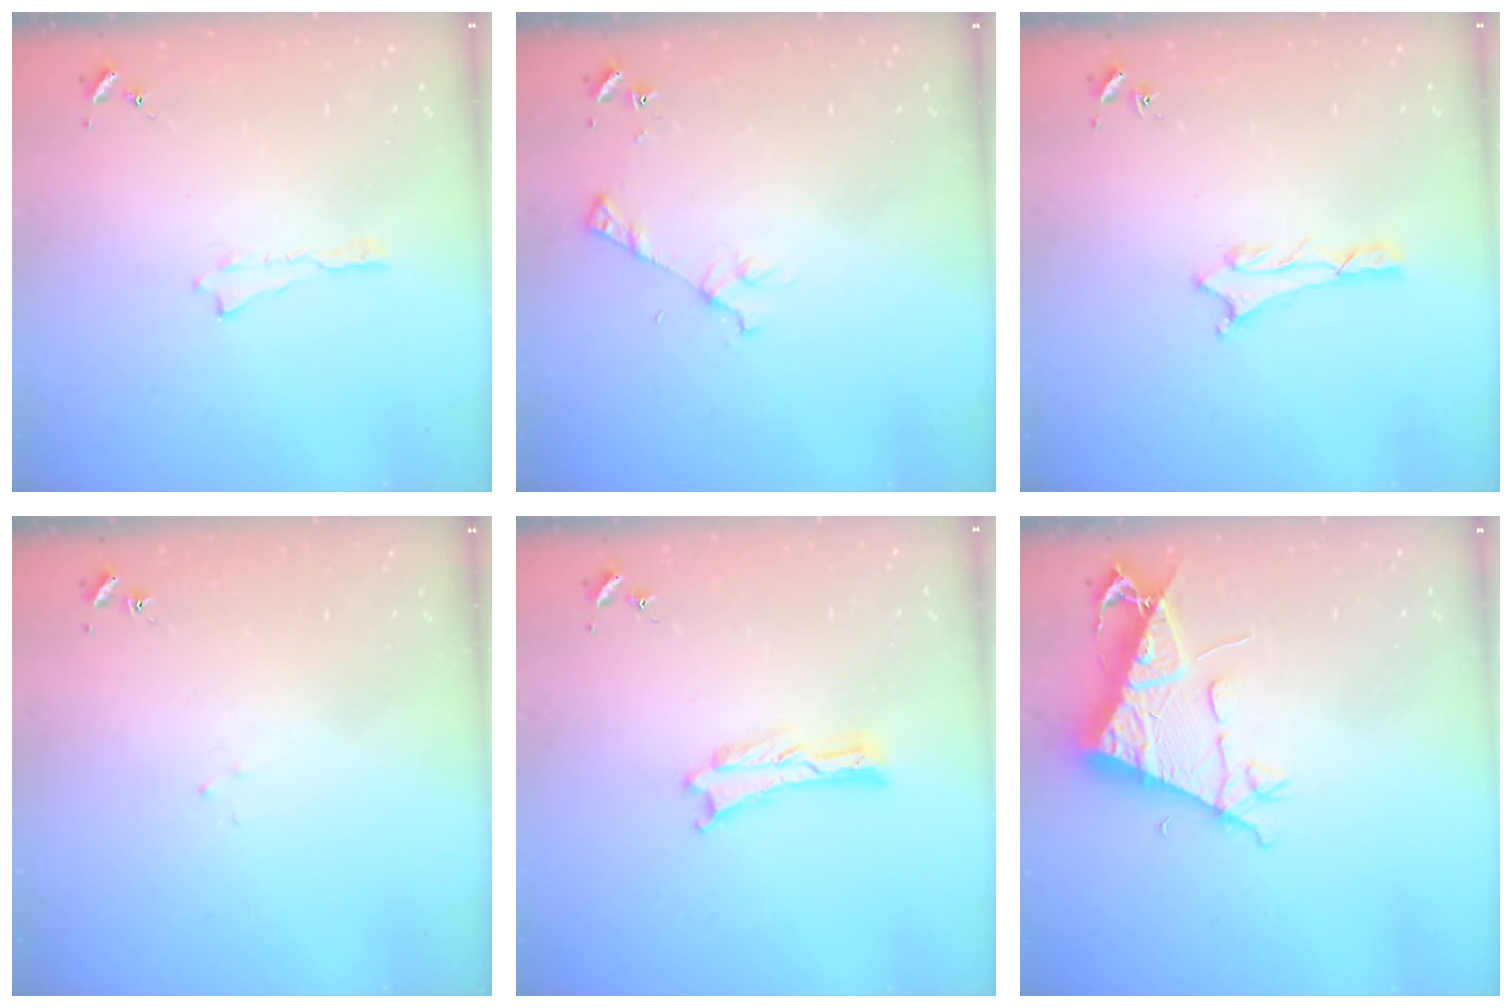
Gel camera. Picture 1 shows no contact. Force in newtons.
{"total": 3.4, "press": 3.3, "slide": 0.2}
{"total": 0.7, "press": 0.7, "slide": 0.2}
{"total": 1.8, "press": 1.8, "slide": 0.1}
{"total": 0.0}
{"total": 8.0, "press": 7.9, "slide": 1.2}